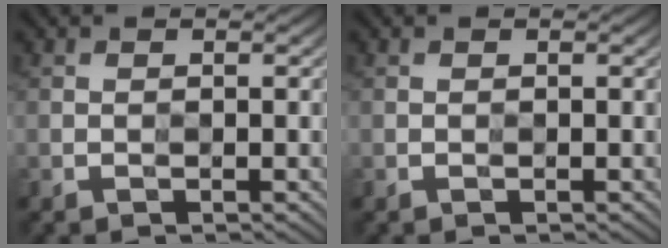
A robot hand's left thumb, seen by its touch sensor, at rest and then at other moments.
{"total": 0.0}